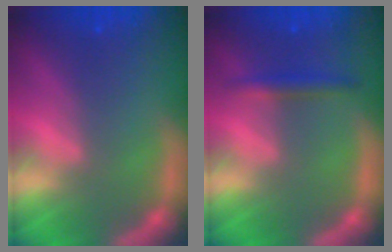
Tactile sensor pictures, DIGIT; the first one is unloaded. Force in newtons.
{"total": 1.9}